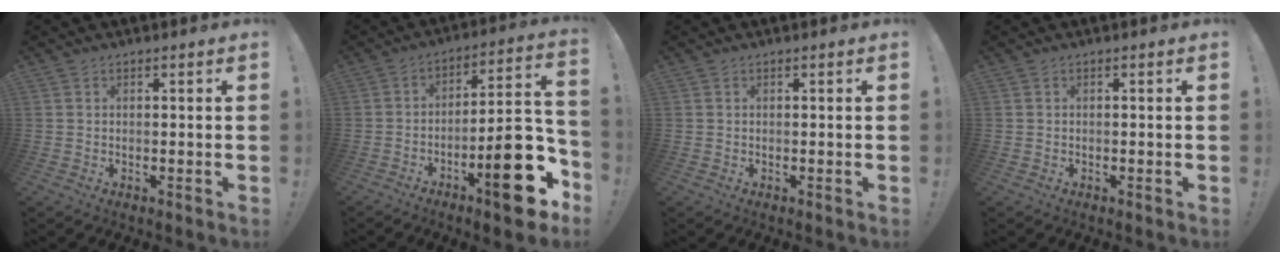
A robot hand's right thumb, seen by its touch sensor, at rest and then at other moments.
{"total": 20.1, "force": [-8.7, 5.7, 17.2], "torque": [-0.213, 0.051, -0.130]}
{"total": 0.0}
{"total": 0.0}